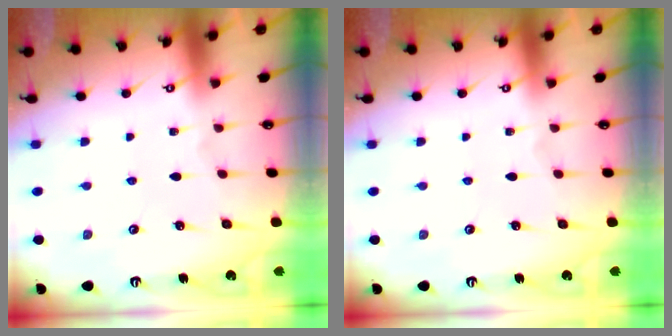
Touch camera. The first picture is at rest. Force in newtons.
{"total": 0.0}